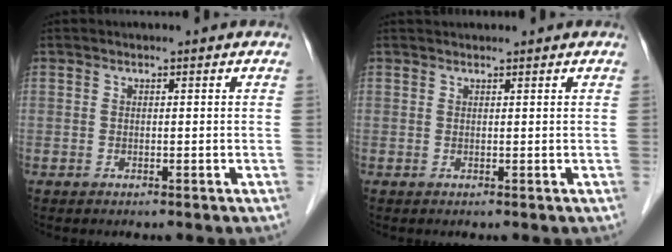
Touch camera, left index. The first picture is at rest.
{"total": 2.3, "force": [2.2, 0.3, 0.5], "torque": [-0.010, 0.030, 0.032]}